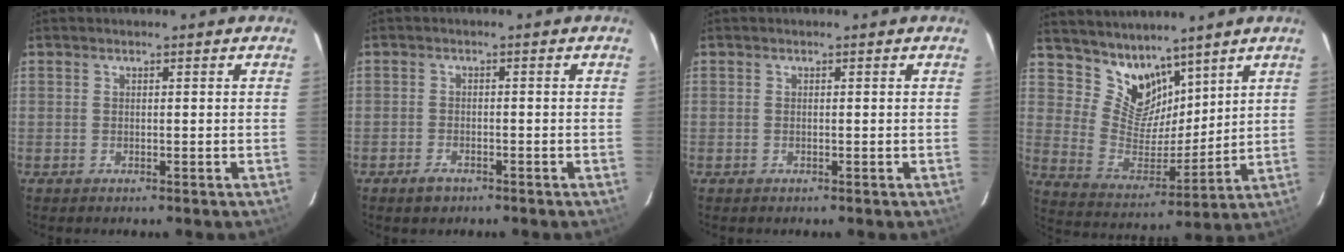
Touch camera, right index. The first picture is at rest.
{"total": 2.5, "force": [-1.8, 1.4, 1.1], "torque": [-0.025, 0.002, -0.029]}
{"total": 0.0}
{"total": 9.2, "force": [7.0, 5.3, 2.8], "torque": [-0.043, -0.002, 0.142]}